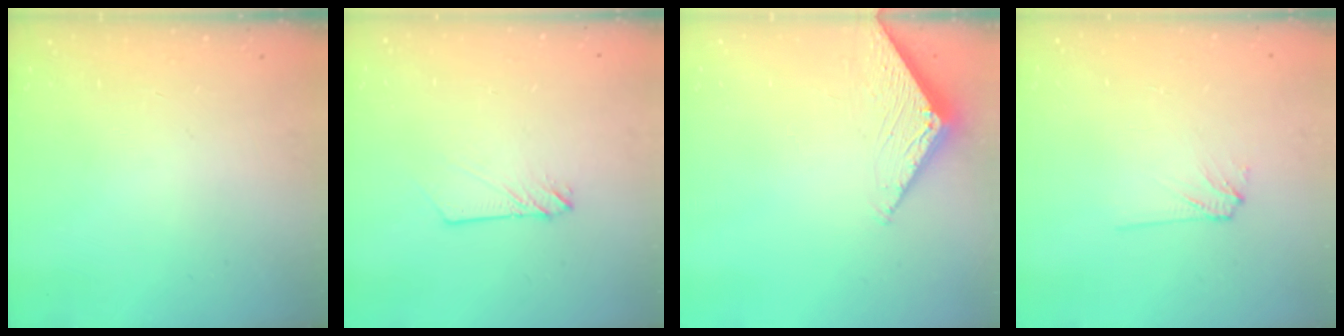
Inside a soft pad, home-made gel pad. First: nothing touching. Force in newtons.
{"total": 2.9, "press": 2.9, "slide": 0.4}
{"total": 3.1, "press": 3.1, "slide": 0.4}
{"total": 4.2, "press": 4.2, "slide": 0.5}